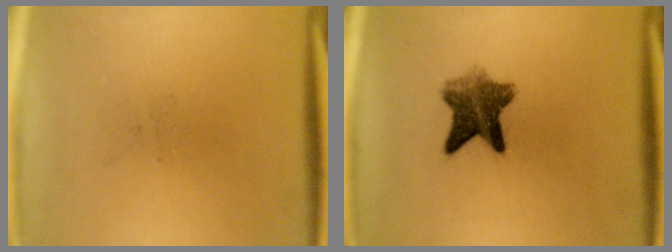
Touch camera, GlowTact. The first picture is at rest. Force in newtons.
{"total": 6.8}